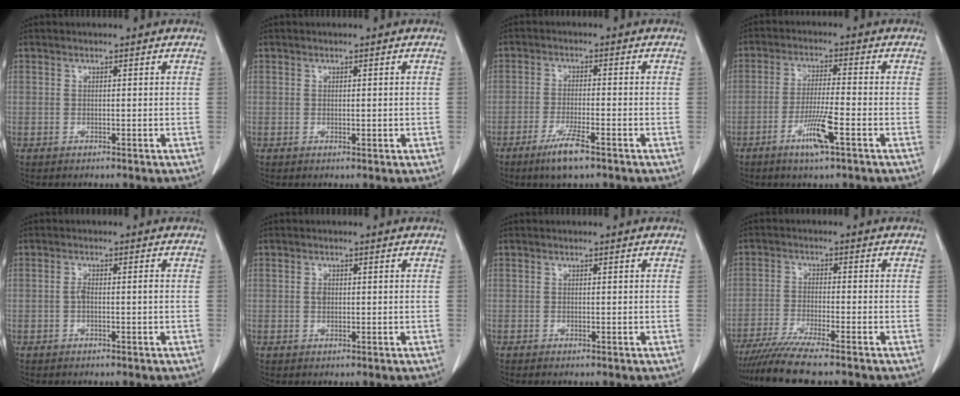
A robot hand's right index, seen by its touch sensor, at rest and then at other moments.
{"total": 0.6, "force": [0.0, 0.4, 0.4], "torque": [-0.005, -0.001, 0.004]}
{"total": 5.6, "force": [-3.7, 0.5, 4.2], "torque": [-0.084, -0.010, -0.068]}
{"total": 6.7, "force": [-3.2, 0.1, 5.9], "torque": [-0.112, -0.011, -0.060]}
{"total": 1.8, "force": [-0.4, 0.4, 1.7], "torque": [-0.030, 0.002, -0.006]}
{"total": 1.2, "force": [0.1, 0.8, 0.9], "torque": [-0.014, 0.002, 0.001]}
{"total": 0.6, "force": [-0.5, 0.0, 0.3], "torque": [-0.009, -0.002, -0.009]}
{"total": 8.1, "force": [-6.9, -0.8, 4.2], "torque": [-0.063, -0.024, -0.117]}